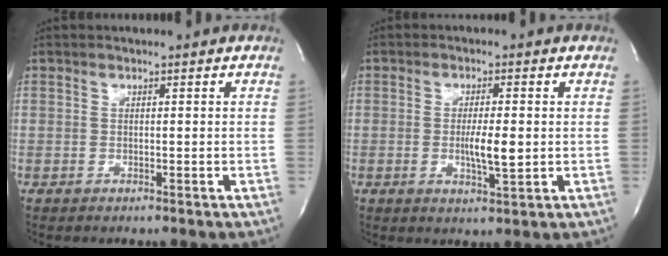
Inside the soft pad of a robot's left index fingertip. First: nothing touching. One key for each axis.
{"total": 4.5, "fx": -0.5, "fy": 0.7, "fz": 4.4, "tx": -0.079, "ty": -0.008, "tz": -0.008}